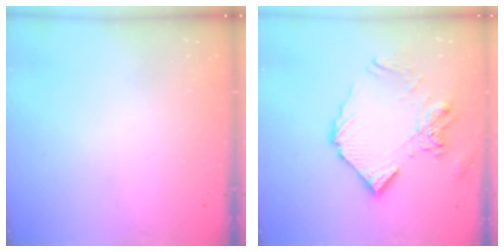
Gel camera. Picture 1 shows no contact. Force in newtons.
{"total": 13.4, "press": 13.3, "slide": 1.5}